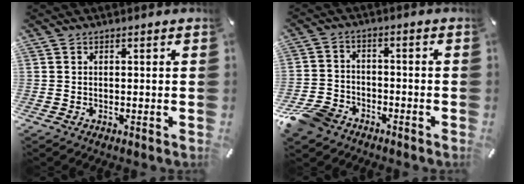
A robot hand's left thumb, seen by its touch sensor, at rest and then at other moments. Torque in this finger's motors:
{"motor_torque": [-0.35, 1.07, 0.94, 0.93, 0.16]}